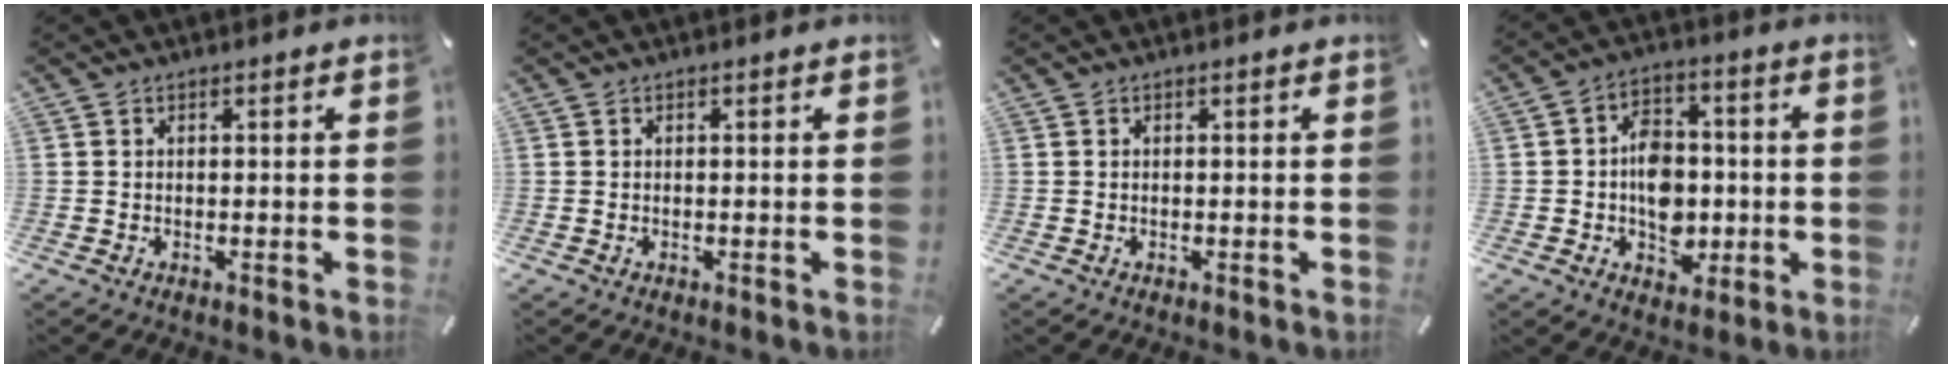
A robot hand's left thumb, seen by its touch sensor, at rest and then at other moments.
{"total": 0.0}
{"total": 0.0}
{"total": 9.8, "force": [-1.5, 7.8, 5.8], "torque": [-0.093, 0.017, -0.022]}